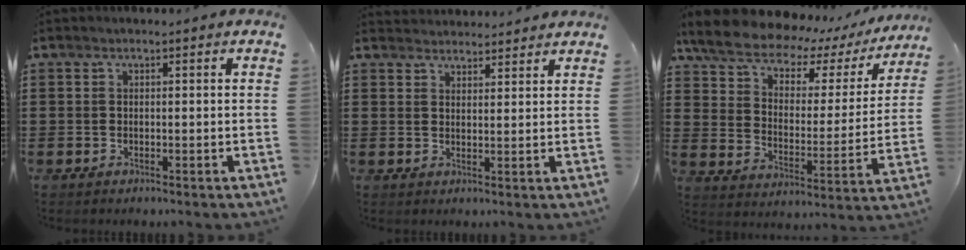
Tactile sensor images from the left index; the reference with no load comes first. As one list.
[{"total": 2.6, "force": [2.5, 0.2, -0.5], "torque": [0.002, -0.006, 0.049]}, {"total": 7.9, "force": [6.8, 2.5, 3.2], "torque": [-0.097, -0.045, 0.114]}]